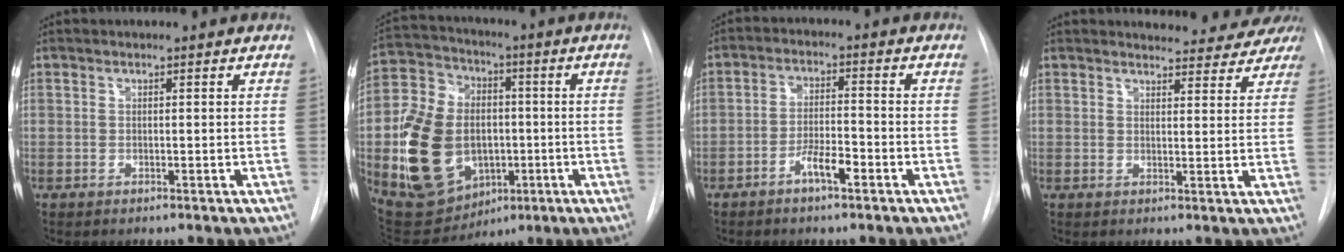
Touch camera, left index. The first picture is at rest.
{"total": 18.9, "force": [-2.9, 14.1, 12.3], "torque": [-0.254, 0.031, -0.027]}
{"total": 4.7, "force": [-2.8, 1.1, 3.6], "torque": [-0.070, 0.004, -0.053]}
{"total": 11.6, "force": [11.1, 2.9, 1.7], "torque": [0.003, -0.015, 0.106]}